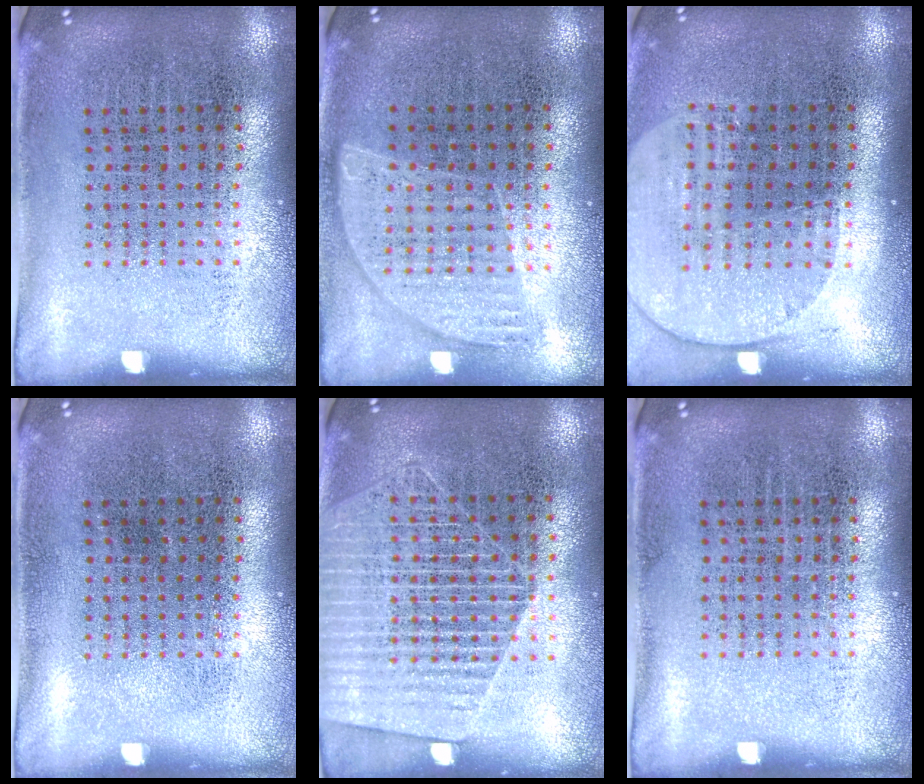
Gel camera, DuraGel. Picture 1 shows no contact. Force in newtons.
{"total": 0.8, "press": 0.8, "slide": 0.3}
{"total": 1.7, "press": 1.5, "slide": 0.7}
{"total": 0.0}
{"total": 1.7, "press": 1.6, "slide": 0.7}
{"total": 0.0}